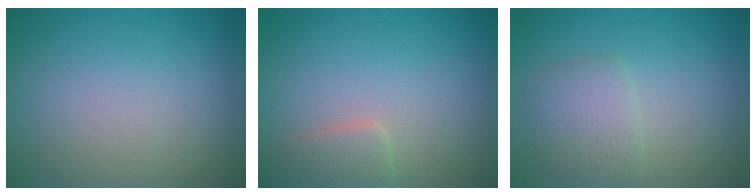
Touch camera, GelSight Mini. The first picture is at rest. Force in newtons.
{"total": 2.4, "press": 2.4, "slide": 0.1}
{"total": 2.6, "press": 2.6, "slide": 0.1}